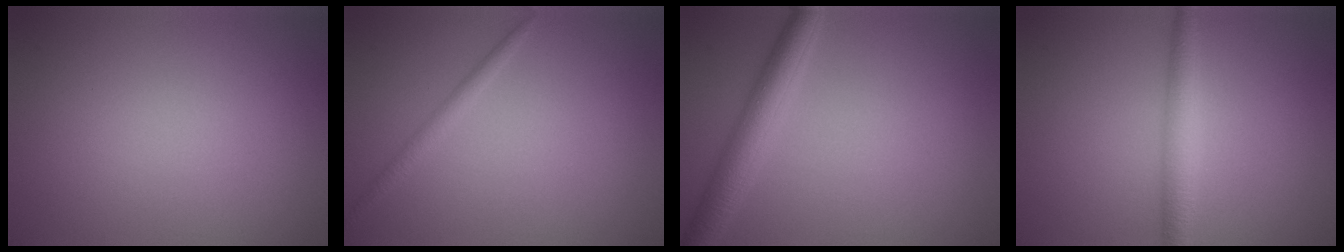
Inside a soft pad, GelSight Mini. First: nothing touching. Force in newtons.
{"total": 1.3, "press": 1.3, "slide": 0.0}
{"total": 4.0, "press": 4.0, "slide": 0.1}
{"total": 2.8, "press": 2.8, "slide": 0.0}